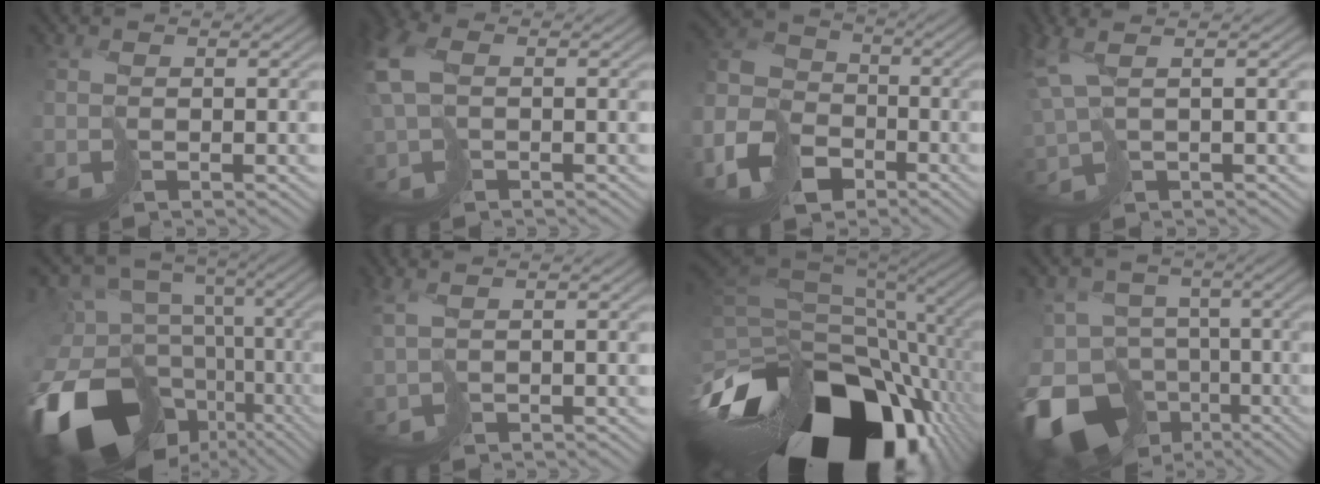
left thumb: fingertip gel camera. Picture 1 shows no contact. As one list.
[{"total": 5.4, "force": [0.4, 3.6, 4.0], "torque": [-0.123, -0.001, 0.007]}, {"total": 9.2, "force": [-5.2, 6.2, 4.3], "torque": [-0.113, -0.025, -0.113]}, {"total": 5.4, "force": [2.2, 1.4, 4.7], "torque": [-0.124, -0.004, 0.045]}, {"total": 18.0, "force": [-7.1, 12.4, 11.0], "torque": [-0.259, -0.043, -0.079]}, {"total": 2.6, "force": [1.5, 0.5, 2.1], "torque": [-0.058, -0.003, 0.034]}, {"total": 17.8, "force": [-8.0, 10.1, 12.2], "torque": [-0.259, -0.056, -0.095]}, {"total": 16.2, "force": [-9.6, 10.6, 7.5], "torque": [-0.192, -0.032, -0.132]}]